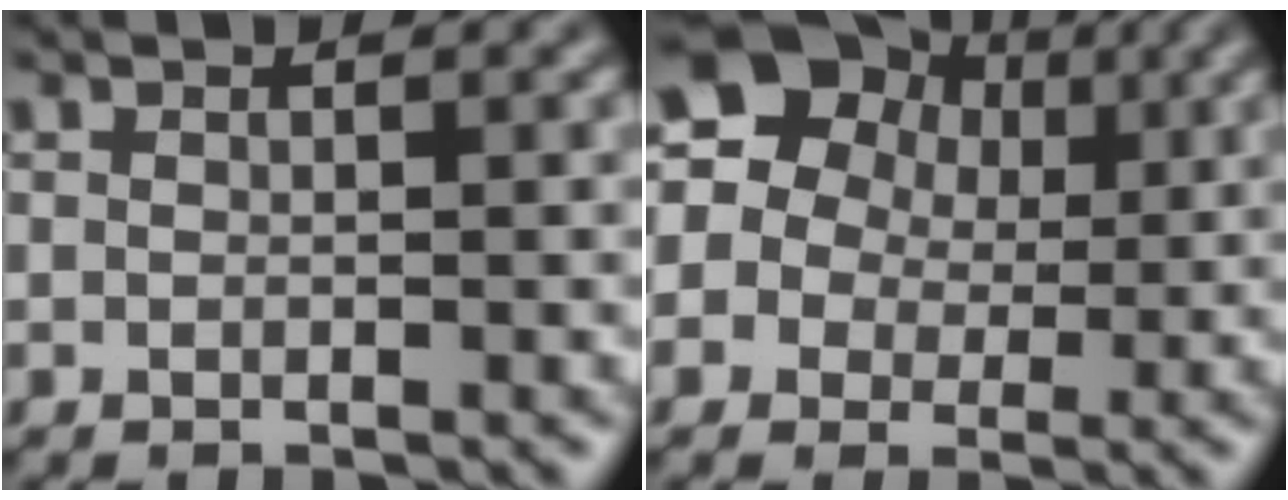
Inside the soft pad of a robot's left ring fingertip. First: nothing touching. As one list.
[{"total": 12.9, "force": [5.3, 10.8, 4.8], "torque": [-0.120, 0.043, 0.082]}]